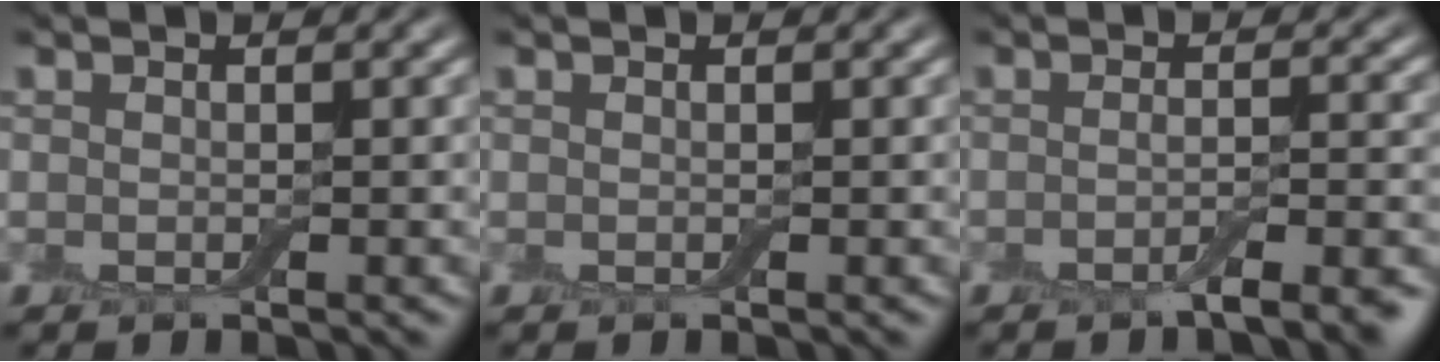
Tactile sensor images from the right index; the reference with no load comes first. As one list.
[{"total": 0.0}, {"total": 3.2, "force": [-1.8, 0.8, 2.5], "torque": [-0.033, 0.002, -0.036]}]